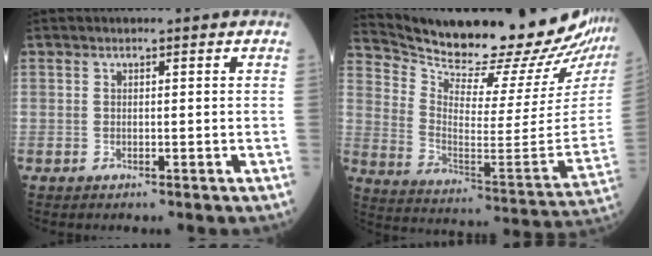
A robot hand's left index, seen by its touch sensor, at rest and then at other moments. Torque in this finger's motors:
{"motor_torque": [0.95, -1.19, 0.18, 0.05]}